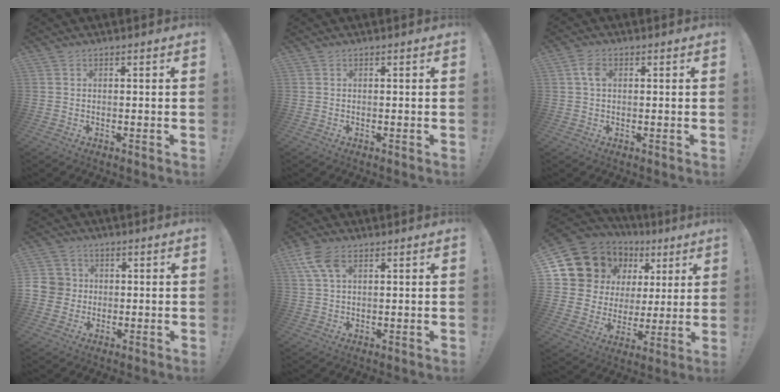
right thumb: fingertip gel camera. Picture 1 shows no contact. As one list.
[{"total": 0.0}, {"total": 3.6, "force": [0.8, 2.2, 2.7], "torque": [-0.052, 0.008, 0.013]}, {"total": 6.9, "force": [0.1, 6.6, 1.8], "torque": [-0.045, 0.011, 0.006]}, {"total": 7.7, "force": [3.6, 4.2, 5.5], "torque": [-0.110, -0.001, 0.071]}, {"total": 12.8, "force": [7.8, 9.3, 4.1], "torque": [-0.081, -0.055, 0.163]}]